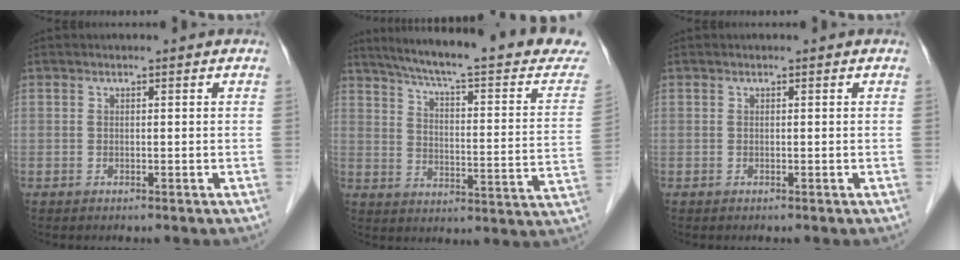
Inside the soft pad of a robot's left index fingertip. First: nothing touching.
{"total": 25.0, "force": [21.6, 2.0, 12.5], "torque": [-0.180, -0.044, 0.271]}
{"total": 0.0}